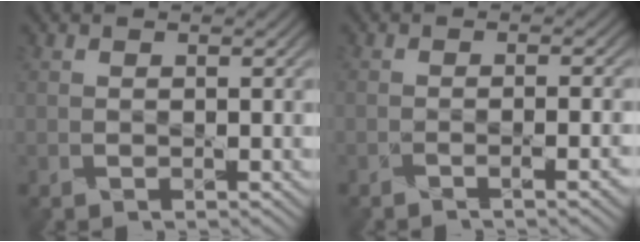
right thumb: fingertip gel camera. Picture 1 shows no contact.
{"total": 3.0, "force": [-1.5, 0.5, 2.5], "torque": [-0.033, 0.007, -0.033]}